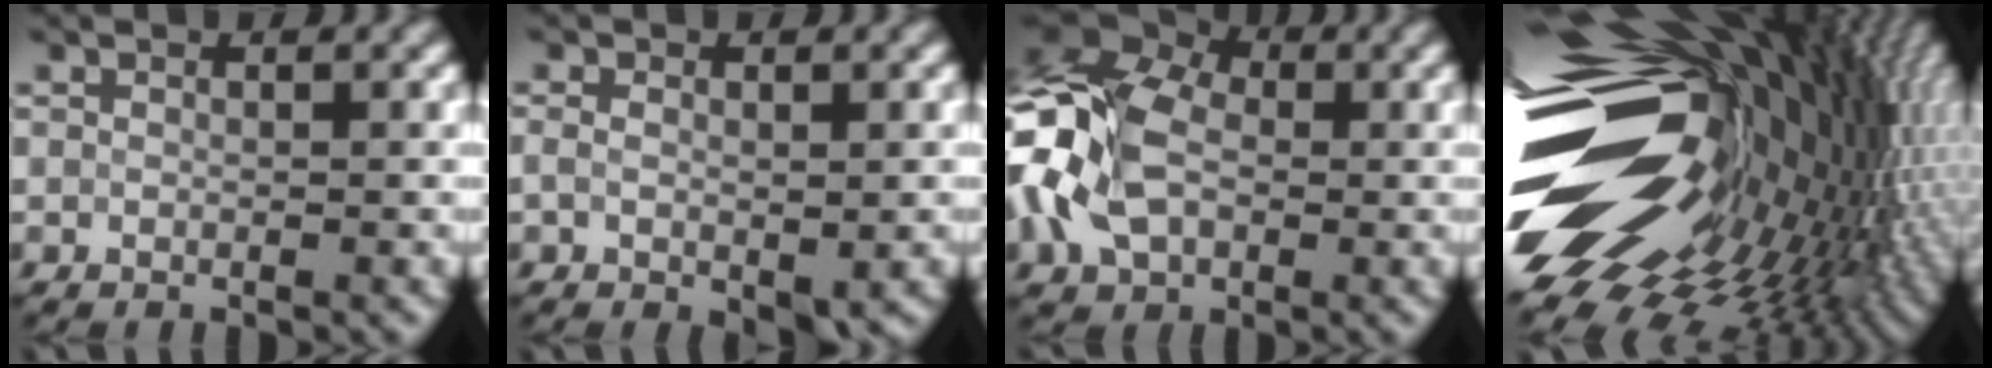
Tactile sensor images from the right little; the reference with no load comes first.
{"total": 2.8, "force": [-1.0, 1.4, 2.2], "torque": [-0.040, -0.004, -0.009]}
{"total": 11.3, "force": [-1.3, 8.1, 7.8], "torque": [-0.180, 0.005, -0.032]}
{"total": 21.4, "force": [-1.0, 12.3, 17.5], "torque": [-0.297, -0.010, -0.023]}